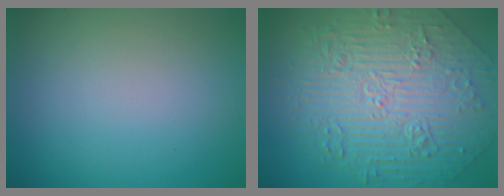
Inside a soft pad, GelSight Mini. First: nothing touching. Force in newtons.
{"total": 10.5, "press": 7.7, "slide": 7.1}